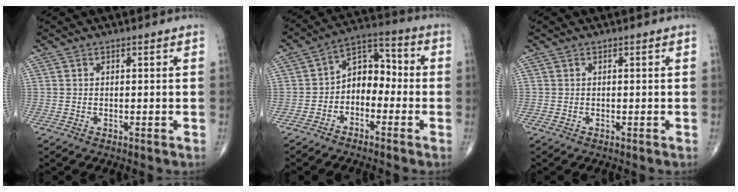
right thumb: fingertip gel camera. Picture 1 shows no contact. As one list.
[{"total": 8.0, "force": [-2.2, 5.6, 5.2], "torque": [-0.053, 0.044, -0.055]}, {"total": 0.0}]